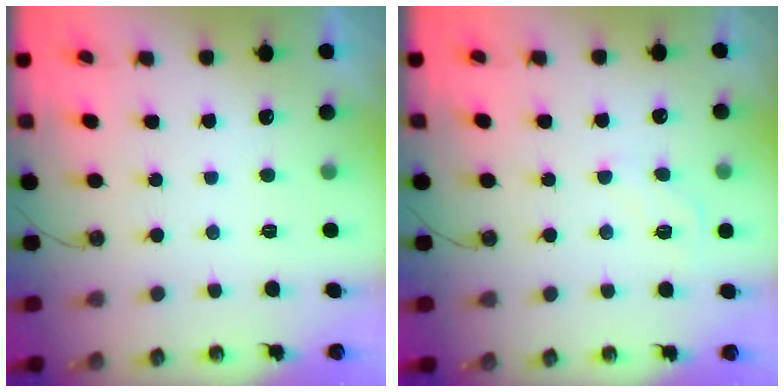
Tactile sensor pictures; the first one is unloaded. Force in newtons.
{"total": 3.8, "press": 3.8, "slide": 0.6}